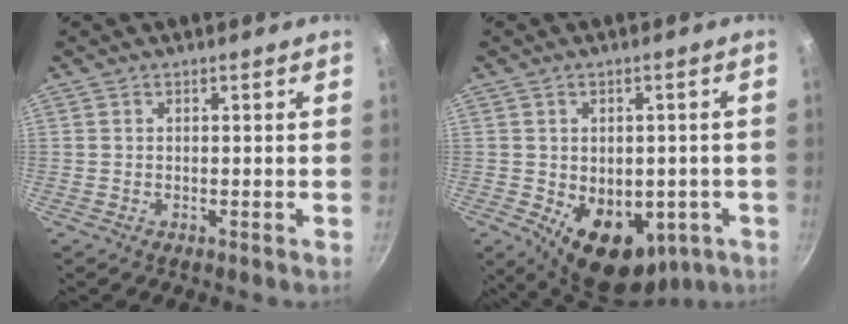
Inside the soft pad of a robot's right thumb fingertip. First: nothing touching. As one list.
[{"total": 13.7, "force": [-3.8, 9.4, 9.3], "torque": [-0.096, -0.010, -0.030]}]